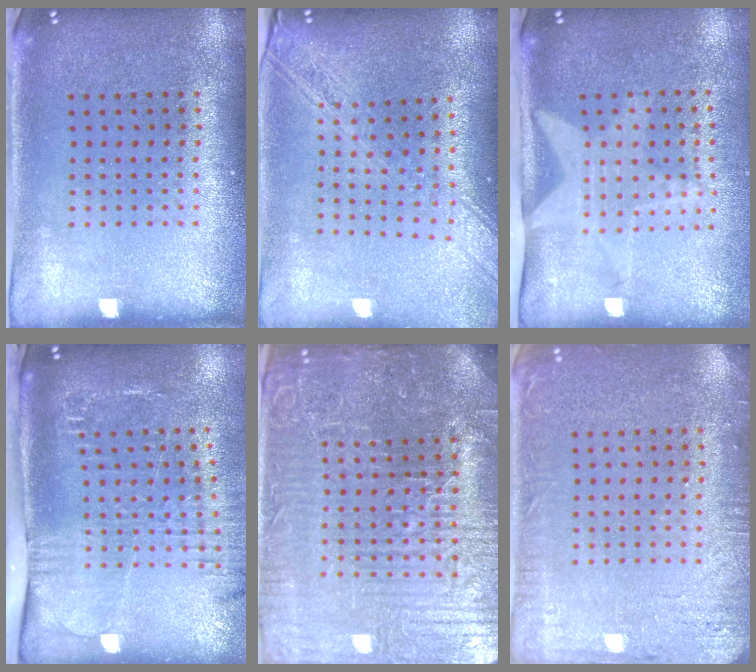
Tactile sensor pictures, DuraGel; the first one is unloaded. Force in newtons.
{"total": 2.2, "press": 1.8, "slide": 1.2}
{"total": 2.1, "press": 1.5, "slide": 1.4}
{"total": 2.6, "press": 2.1, "slide": 1.6}
{"total": 6.5, "press": 5.9, "slide": 2.8}
{"total": 3.1, "press": 3.1, "slide": 0.3}